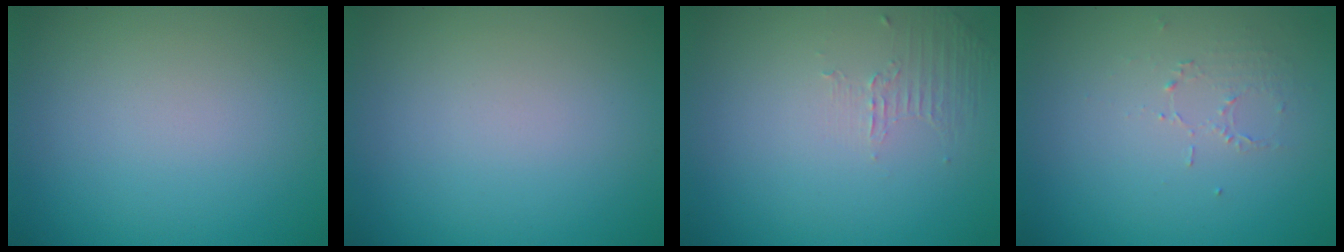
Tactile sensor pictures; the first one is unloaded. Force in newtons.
{"total": 0.0}
{"total": 1.1, "press": 0.2, "slide": 1.0}
{"total": 1.0, "press": 0.5, "slide": 0.9}